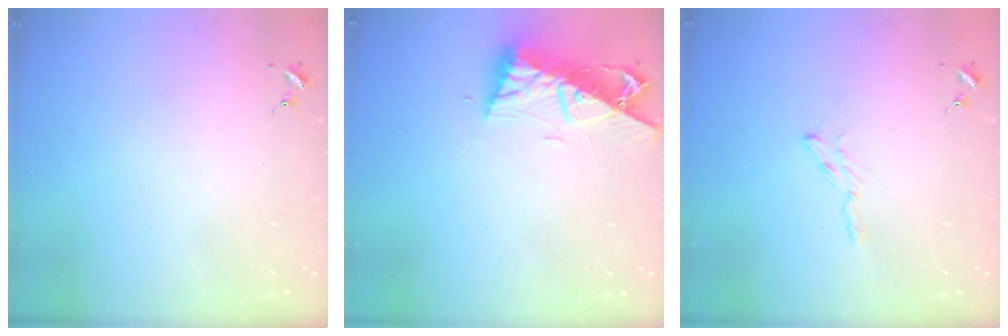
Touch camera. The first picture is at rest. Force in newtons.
{"total": 9.4, "press": 9.3, "slide": 1.3}
{"total": 2.9, "press": 2.9, "slide": 0.3}